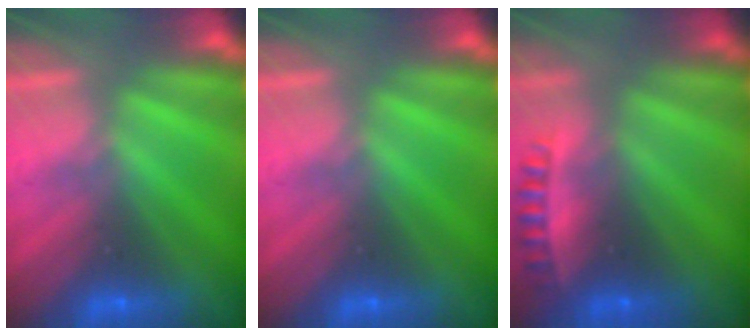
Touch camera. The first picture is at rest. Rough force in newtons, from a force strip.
{"total": 0.0}
{"total": 2.5}